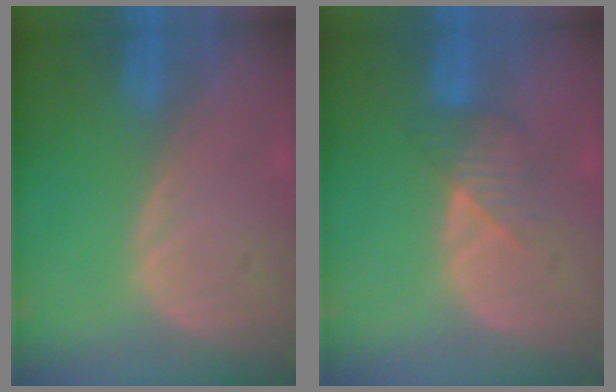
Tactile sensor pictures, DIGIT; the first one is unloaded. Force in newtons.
{"total": 3.5, "press": 3.3, "slide": 1.2}